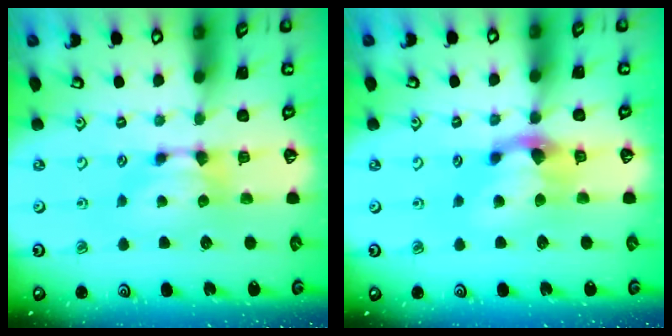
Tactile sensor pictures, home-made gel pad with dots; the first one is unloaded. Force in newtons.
{"total": 2.9, "press": 2.2, "slide": 1.9}